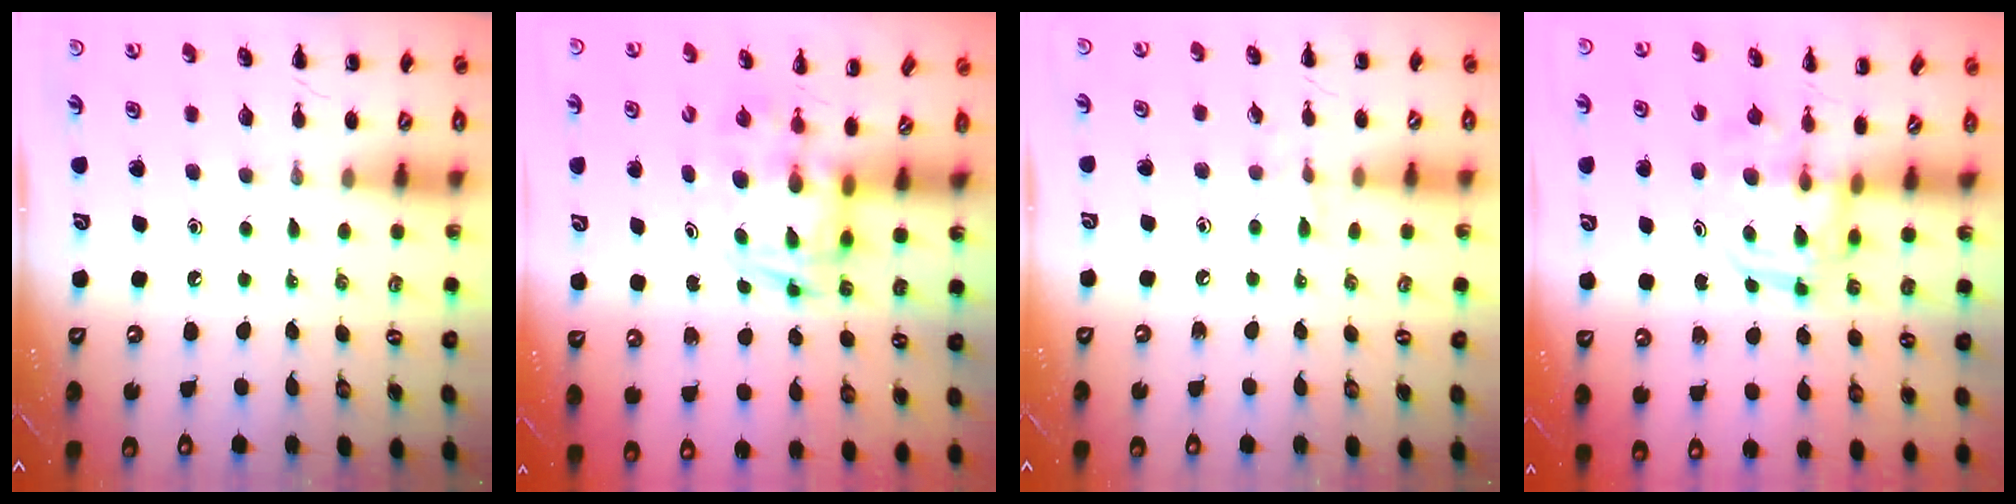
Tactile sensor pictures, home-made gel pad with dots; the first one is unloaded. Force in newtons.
{"total": 2.6, "press": 2.6, "slide": 0.5}
{"total": 4.9, "press": 4.7, "slide": 1.5}
{"total": 2.7, "press": 2.7, "slide": 0.3}